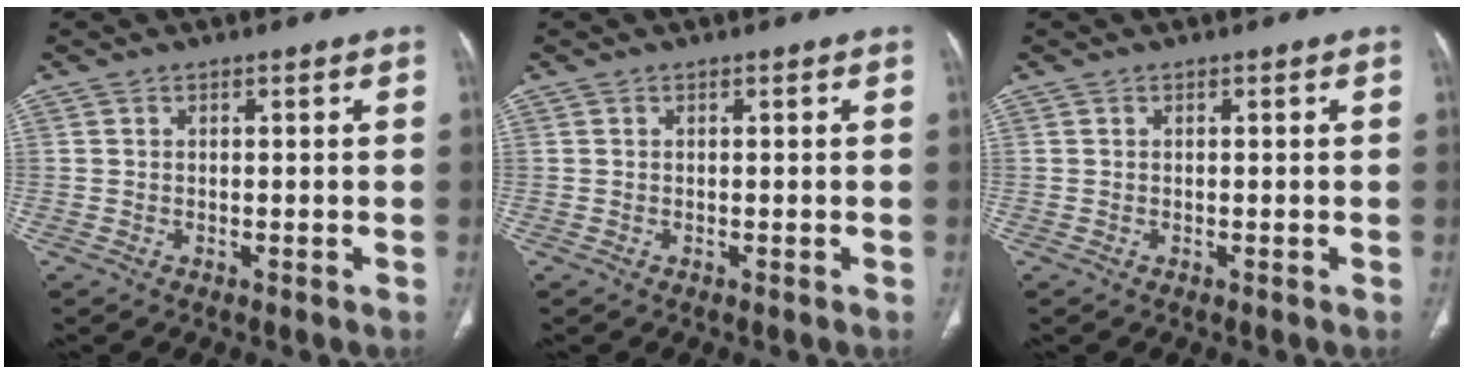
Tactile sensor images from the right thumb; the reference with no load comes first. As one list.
[{"total": 0.0}, {"total": 0.0}]